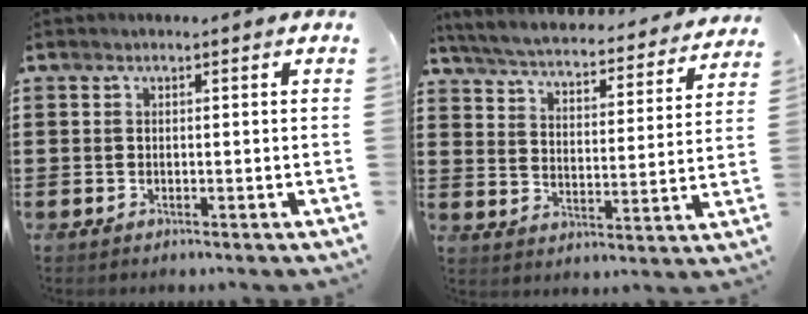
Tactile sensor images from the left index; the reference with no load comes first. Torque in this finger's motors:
{"motor_torque": [2.14, 0.00, 0.94, 0.08]}